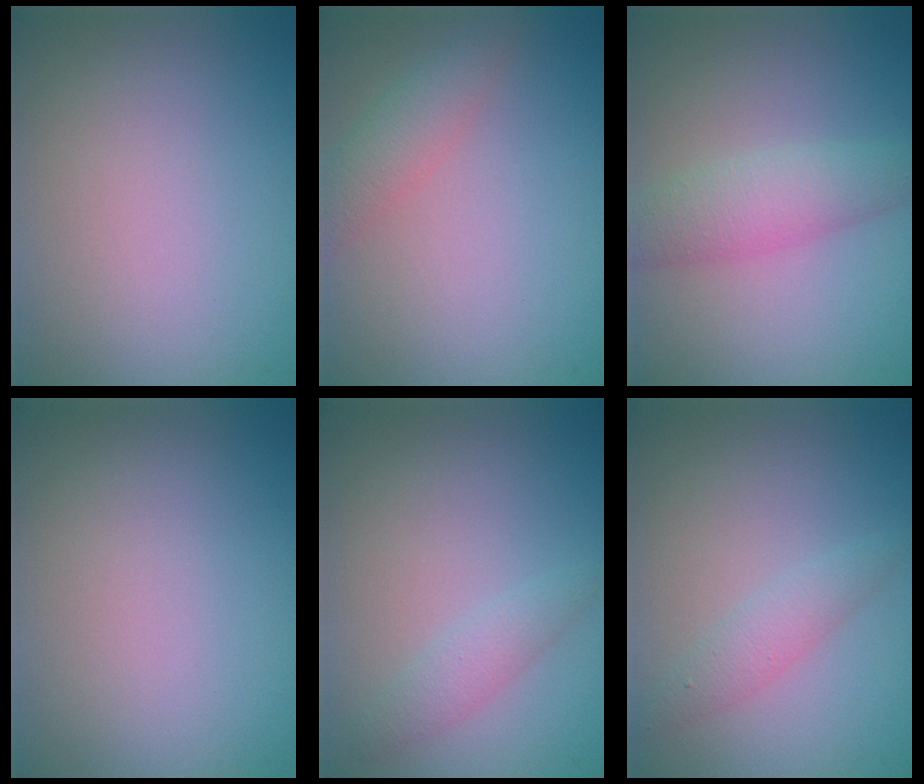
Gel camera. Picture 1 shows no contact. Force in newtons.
{"total": 2.5, "press": 2.5, "slide": 0.1}
{"total": 3.7, "press": 3.7, "slide": 0.0}
{"total": 0.0}
{"total": 1.7, "press": 1.7, "slide": 0.0}
{"total": 1.8, "press": 1.8, "slide": 0.1}